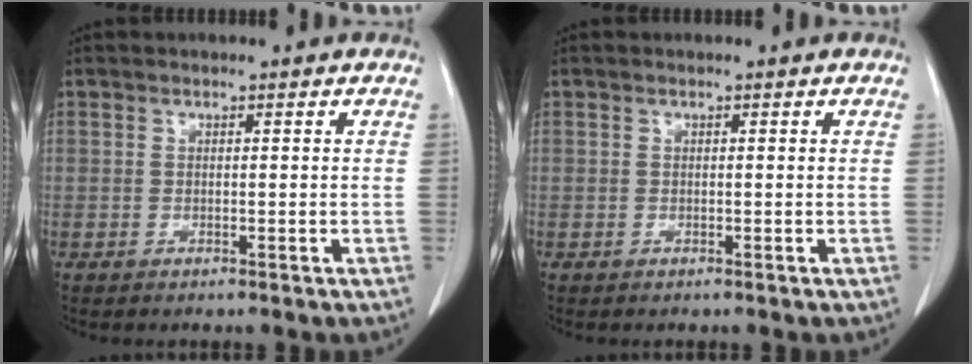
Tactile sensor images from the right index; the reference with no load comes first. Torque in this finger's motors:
{"motor_torque": [0.06, -0.01, 0.02, 0.01]}